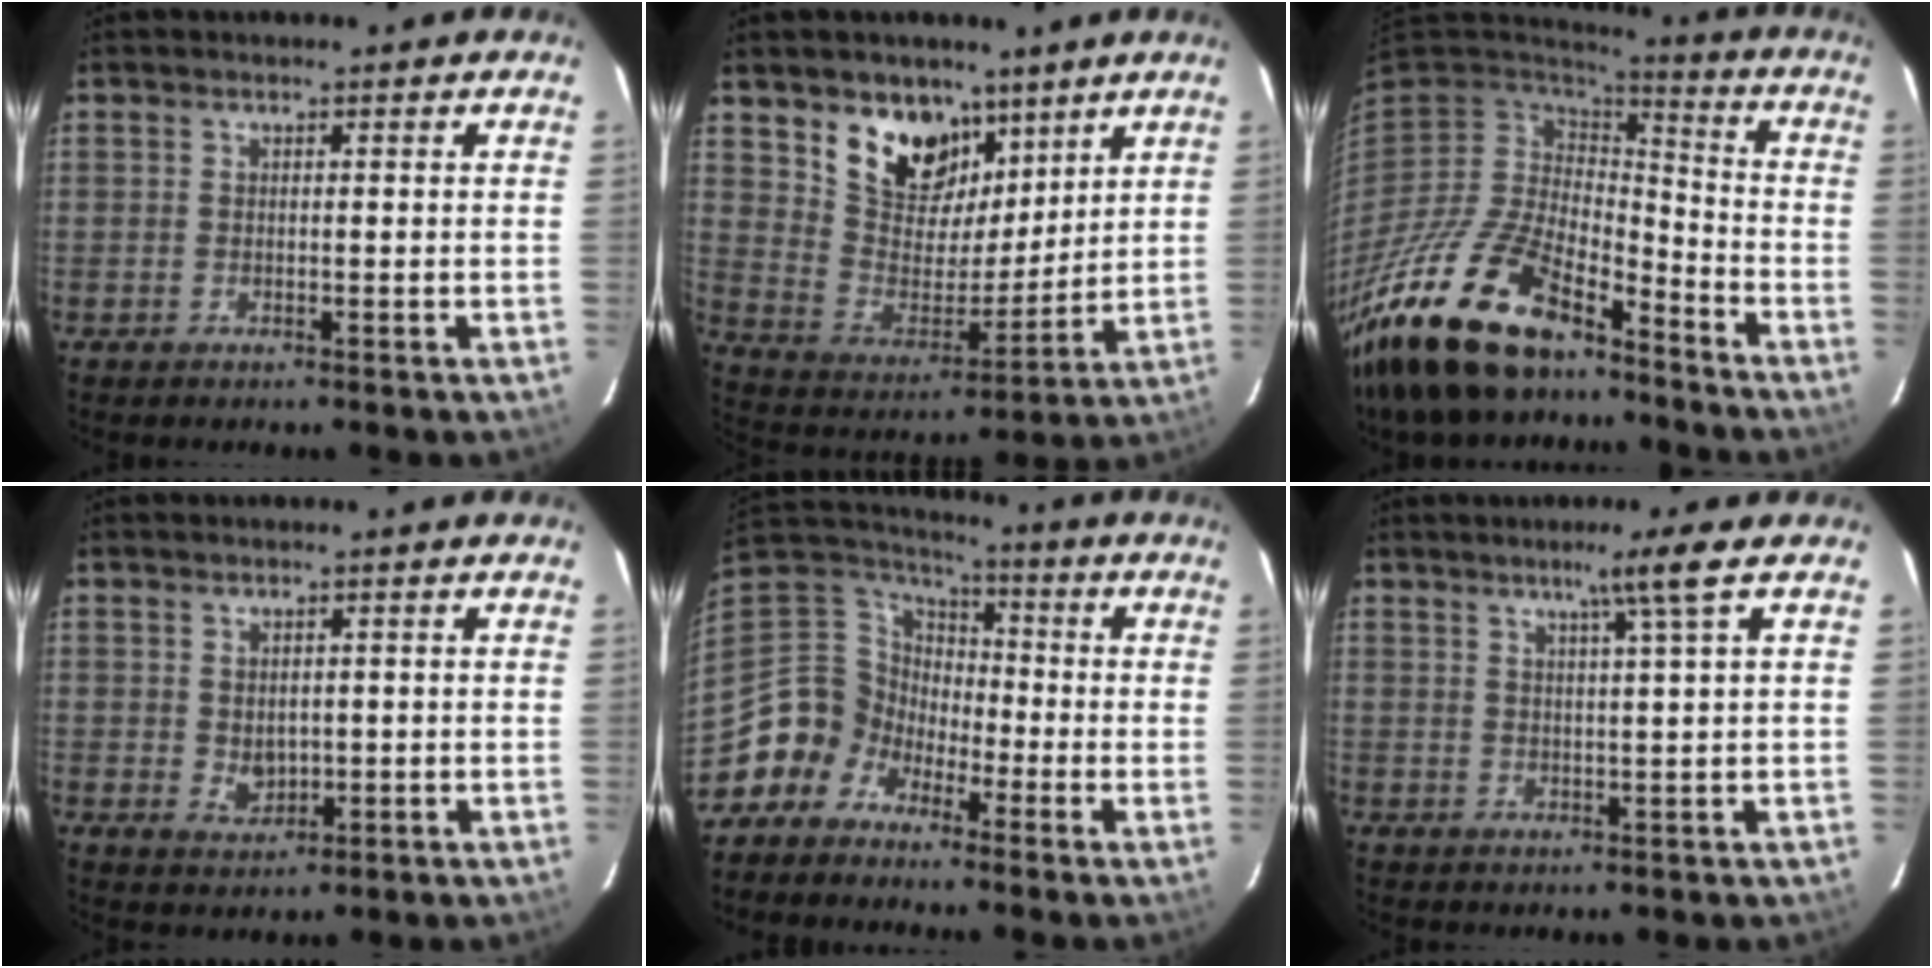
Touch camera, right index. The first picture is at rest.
{"total": 14.1, "force": [8.8, 9.0, 6.3], "torque": [-0.126, -0.004, 0.169]}
{"total": 23.8, "force": [-17.1, 8.8, 13.9], "torque": [-0.292, -0.039, -0.305]}
{"total": 3.1, "force": [0.1, 2.3, 2.0], "torque": [-0.031, -0.001, 0.008]}
{"total": 9.8, "force": [-5.9, 7.8, 1.4], "torque": [-0.050, 0.039, -0.134]}
{"total": 4.7, "force": [2.7, -1.6, 3.6], "torque": [-0.063, -0.014, 0.048]}